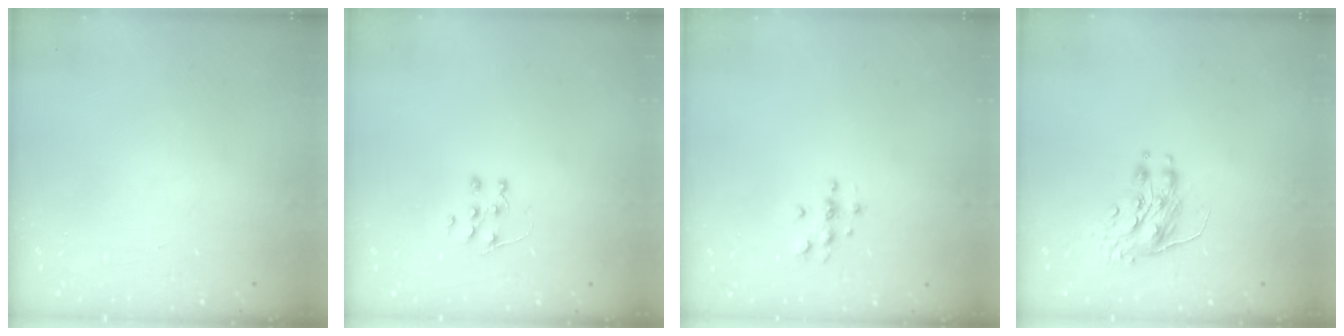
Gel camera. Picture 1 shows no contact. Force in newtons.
{"total": 5.7, "press": 5.6, "slide": 0.4}
{"total": 4.0, "press": 3.9, "slide": 0.4}
{"total": 8.0, "press": 8.0, "slide": 0.2}